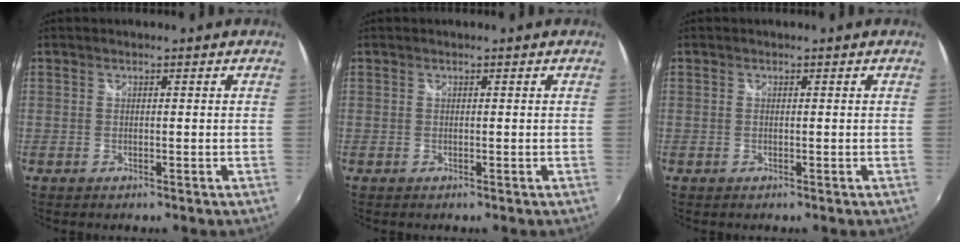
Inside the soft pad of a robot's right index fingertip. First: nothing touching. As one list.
[{"total": 0.0}, {"total": 0.0}]